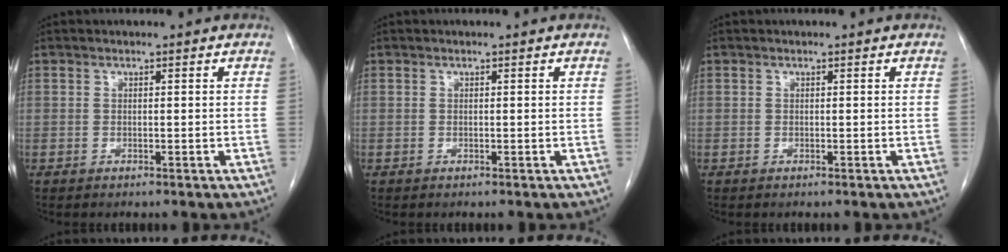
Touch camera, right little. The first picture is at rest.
{"total": 0.0}
{"total": 0.0}